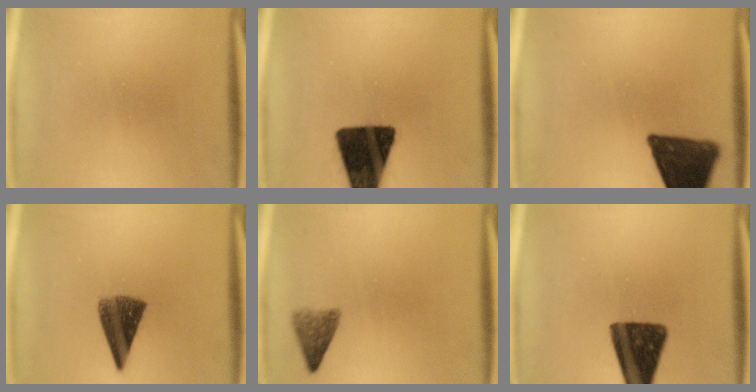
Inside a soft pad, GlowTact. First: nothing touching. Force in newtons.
{"total": 17.9}
{"total": 15.0}
{"total": 8.0}
{"total": 3.1}
{"total": 13.5}